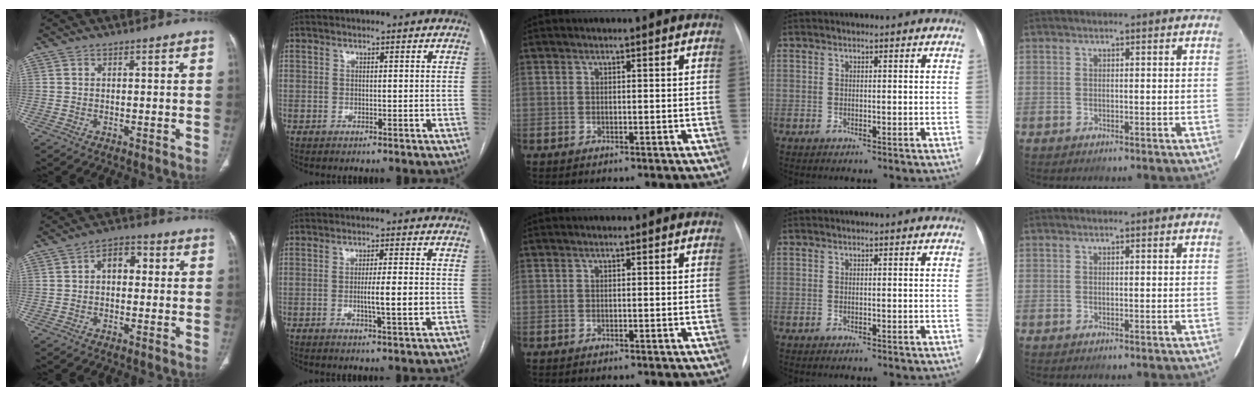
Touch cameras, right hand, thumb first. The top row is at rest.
{"thumb": {"total": 7.5, "force": [1.0, 4.9, 5.6], "torque": [-0.056, 0.027, 0.006]}, "index": {"total": 5.3, "force": [-0.9, 0.1, 5.3], "torque": [-0.087, -0.005, -0.011]}}